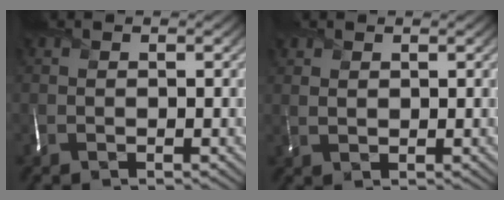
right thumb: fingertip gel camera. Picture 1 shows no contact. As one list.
[{"total": 1.6, "force": [1.4, 0.5, 0.2], "torque": [-0.005, 0.002, 0.035]}]